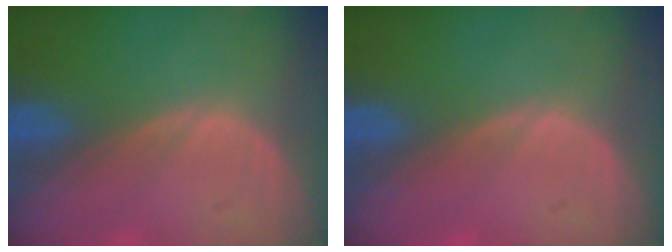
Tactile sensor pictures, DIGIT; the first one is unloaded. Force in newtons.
{"total": 0.0}